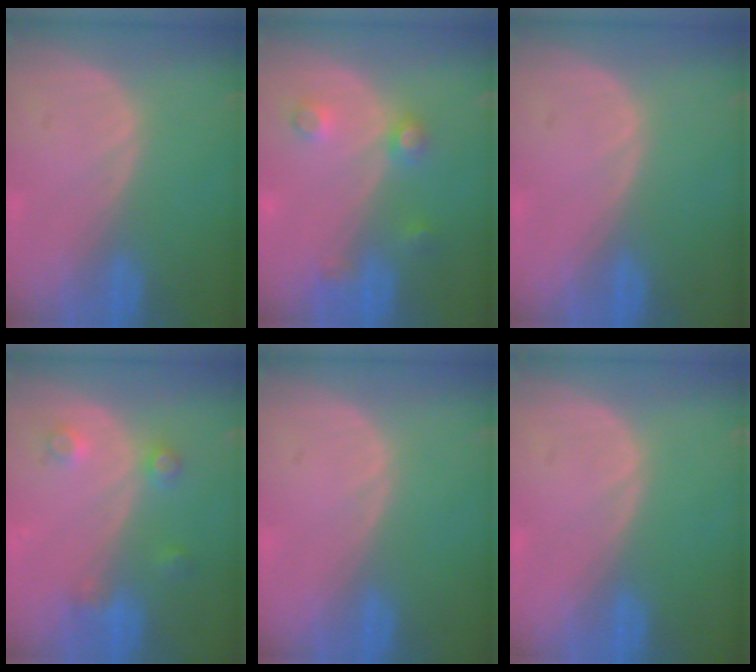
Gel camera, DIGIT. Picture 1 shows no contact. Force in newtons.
{"total": 4.0, "press": 3.5, "slide": 1.9}
{"total": 0.0}
{"total": 3.6, "press": 3.3, "slide": 1.4}
{"total": 0.0}
{"total": 0.0}